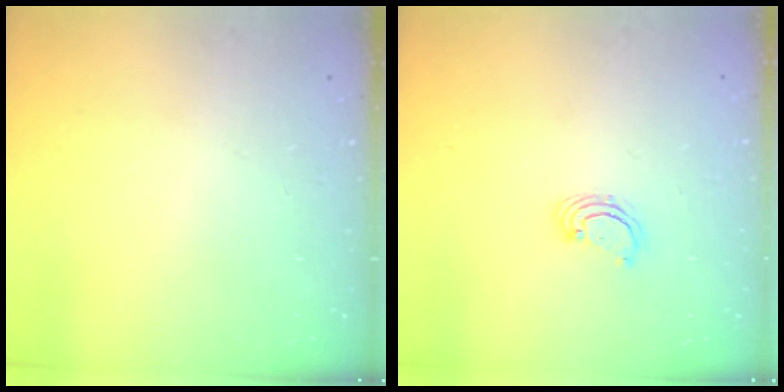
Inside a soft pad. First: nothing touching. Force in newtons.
{"total": 3.3, "press": 3.3, "slide": 0.3}